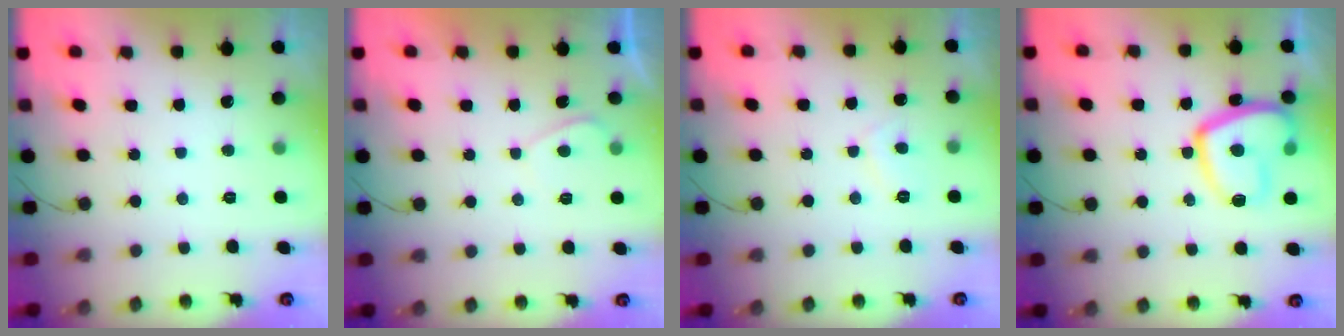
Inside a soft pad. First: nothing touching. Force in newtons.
{"total": 0.6, "press": 0.4, "slide": 0.5}
{"total": 2.5, "press": 2.4, "slide": 0.7}
{"total": 15.7, "press": 15.6, "slide": 1.5}